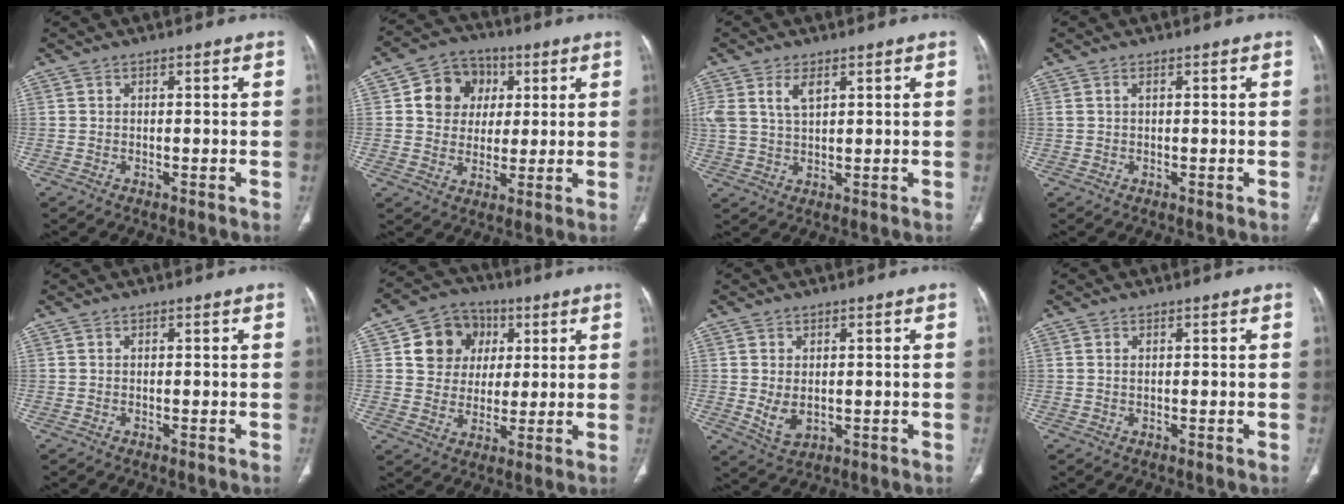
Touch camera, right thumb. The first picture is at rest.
{"total": 10.7, "force": [2.8, 9.2, 4.6], "torque": [-0.037, 0.000, 0.042]}
{"total": 6.8, "force": [2.9, 3.6, 4.9], "torque": [-0.108, -0.002, 0.065]}
{"total": 0.9, "force": [0.3, 0.4, 0.7], "torque": [-0.022, 0.009, 0.010]}
{"total": 0.0}
{"total": 11.7, "force": [3.6, 10.2, 4.5], "torque": [-0.037, -0.002, 0.060]}
{"total": 4.6, "force": [-0.1, 3.1, 3.4], "torque": [-0.061, -0.009, 0.012]}
{"total": 0.5, "force": [0.2, 0.2, 0.4], "torque": [-0.012, 0.002, 0.005]}